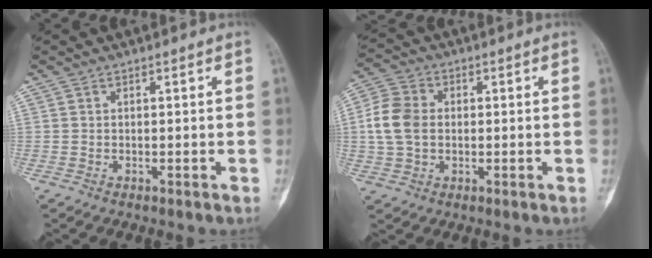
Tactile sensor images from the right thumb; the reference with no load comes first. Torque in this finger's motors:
{"motor_torque": [0.27, 0.74, 0.59, -0.20, 0.00]}